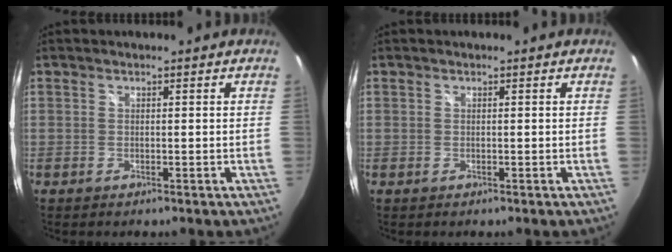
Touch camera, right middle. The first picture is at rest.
{"total": 0.0}